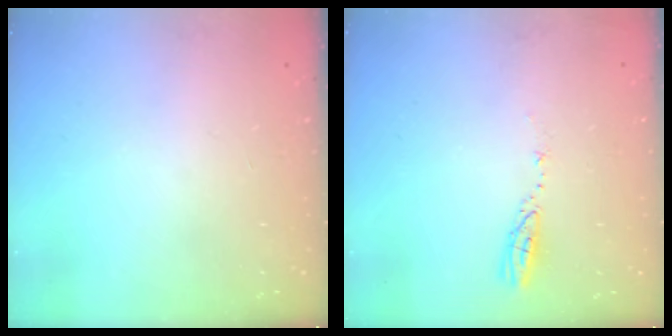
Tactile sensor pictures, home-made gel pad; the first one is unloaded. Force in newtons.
{"total": 3.7, "press": 3.6, "slide": 0.3}